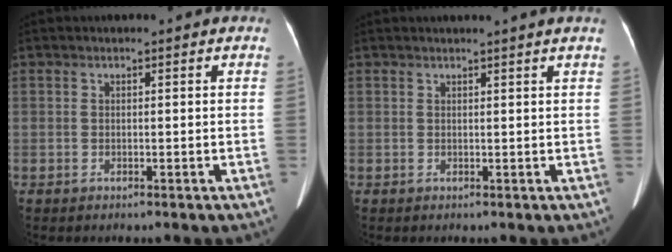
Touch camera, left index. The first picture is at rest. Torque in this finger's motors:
{"motor_torque": [-0.05, -0.46, 0.00, 0.05]}